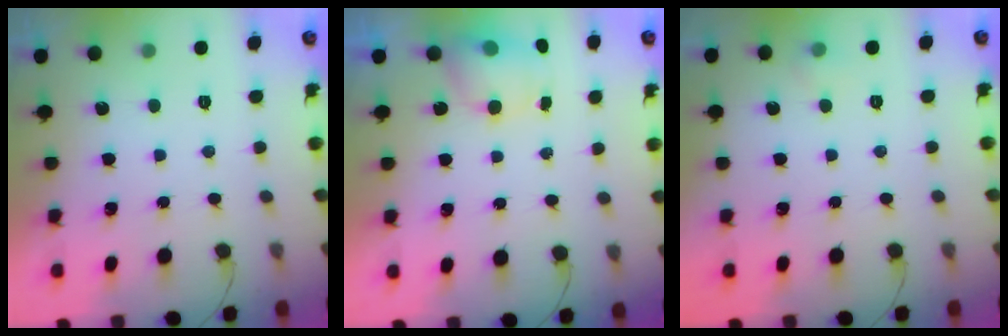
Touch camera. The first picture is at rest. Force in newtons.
{"total": 5.8, "press": 5.7, "slide": 0.7}
{"total": 3.9, "press": 3.7, "slide": 1.4}